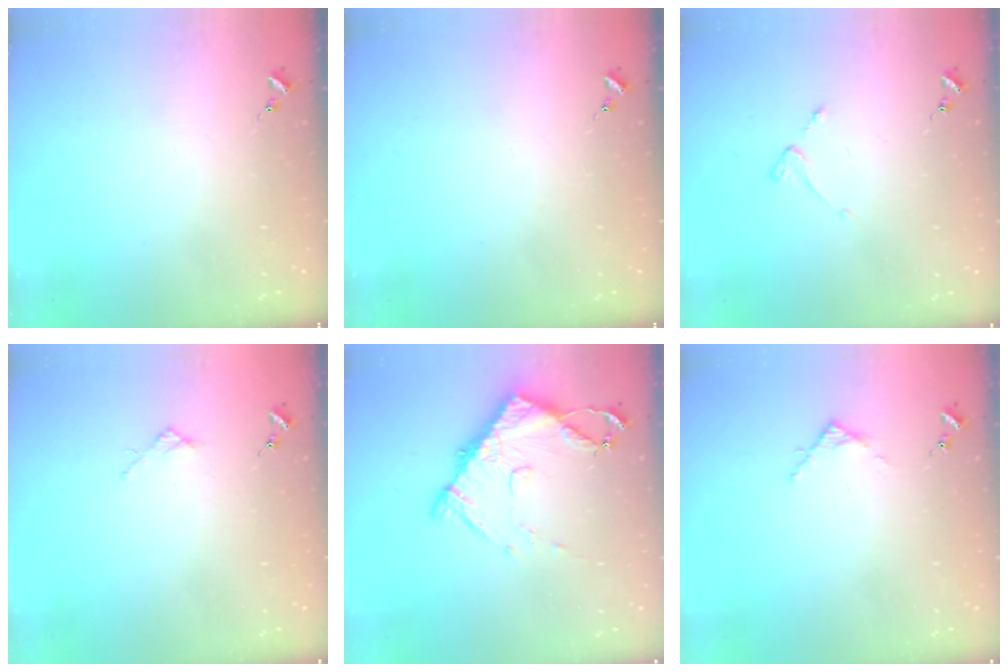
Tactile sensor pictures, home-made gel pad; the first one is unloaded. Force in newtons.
{"total": 0.0}
{"total": 2.7, "press": 2.6, "slide": 0.5}
{"total": 2.7, "press": 2.7, "slide": 0.3}
{"total": 10.7, "press": 10.7, "slide": 1.3}
{"total": 2.8, "press": 2.8, "slide": 0.4}